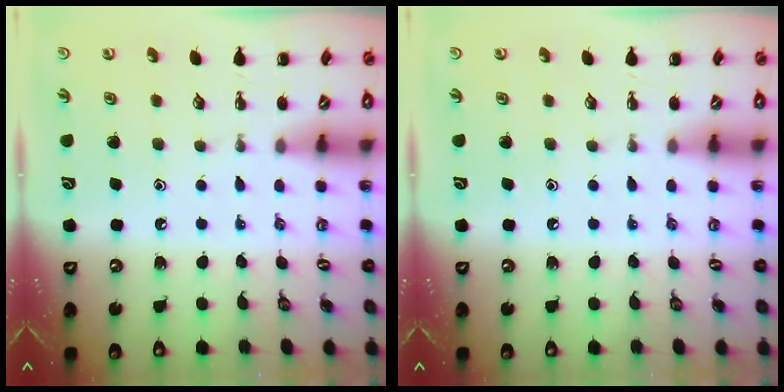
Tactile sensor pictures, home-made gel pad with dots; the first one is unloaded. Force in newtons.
{"total": 0.0}